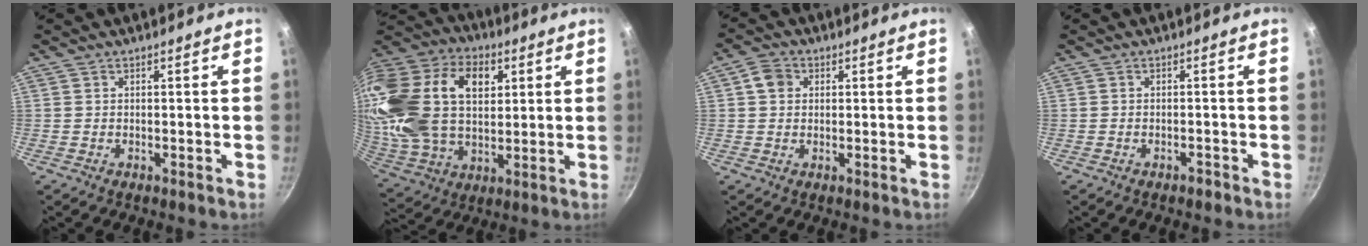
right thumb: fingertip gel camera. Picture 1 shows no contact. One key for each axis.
{"total": 30.0, "fx": 7.7, "fy": 19.6, "fz": 21.4, "tx": -0.433, "ty": 0.013, "tz": 0.132}
{"total": 3.8, "fx": 0.9, "fy": 3.2, "fz": 1.9, "tx": -0.025, "ty": 0.004, "tz": 0.007}
{"total": 1.1, "fx": -0.9, "fy": 0.4, "fz": 0.5, "tx": -0.007, "ty": 0.011, "tz": -0.009}